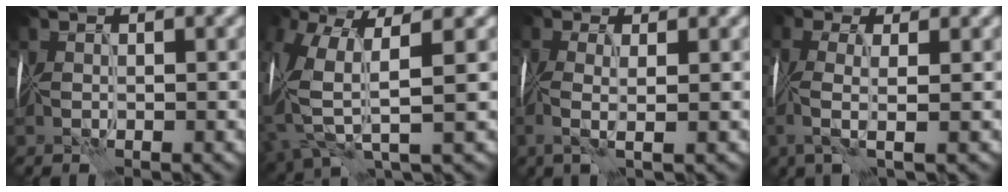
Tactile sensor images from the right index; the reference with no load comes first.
{"total": 9.0, "force": [0.1, 4.0, 8.0], "torque": [-0.206, -0.020, 0.006]}
{"total": 2.5, "force": [-0.4, 0.3, 2.4], "torque": [-0.058, -0.004, -0.011]}
{"total": 3.6, "force": [-0.5, 0.7, 3.5], "torque": [-0.083, -0.003, -0.017]}